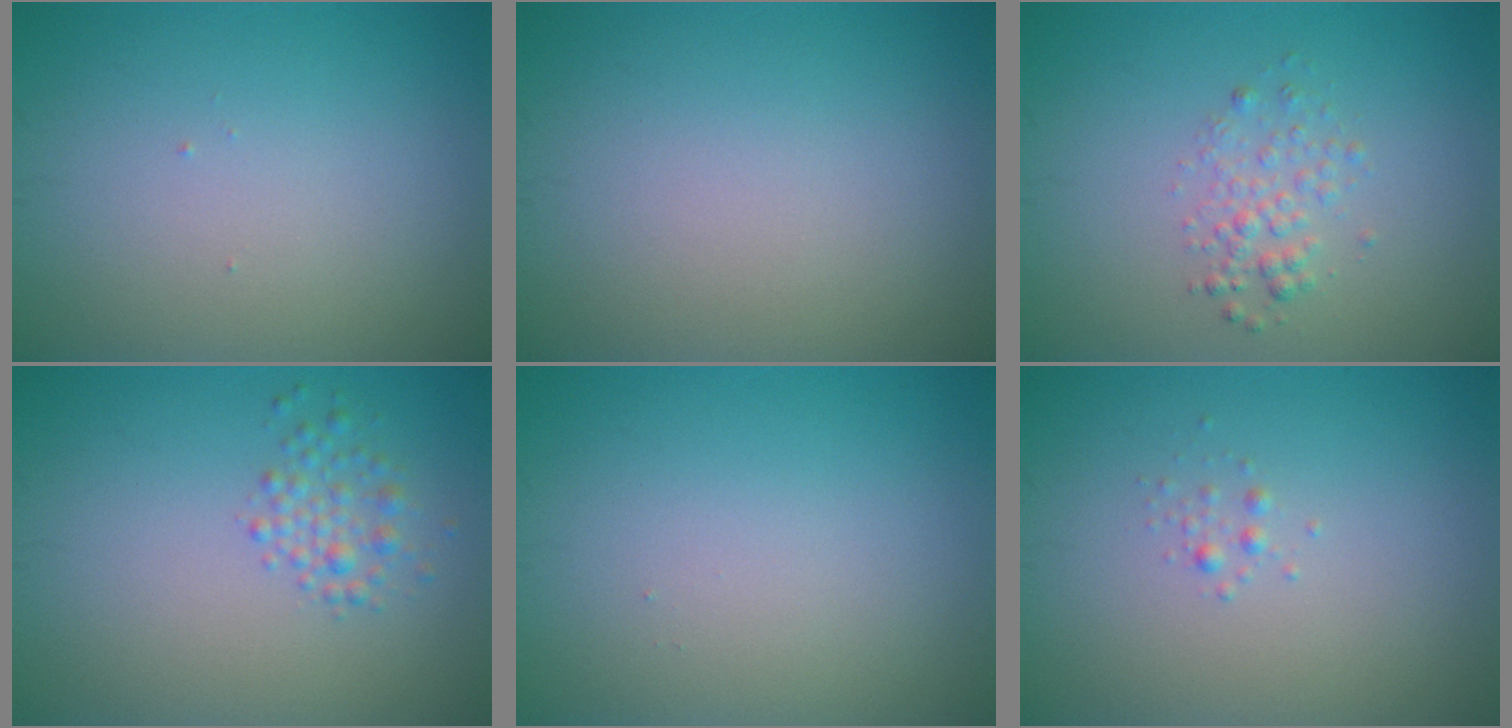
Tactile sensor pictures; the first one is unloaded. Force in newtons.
{"total": 0.0}
{"total": 1.9, "press": 1.9, "slide": 0.1}
{"total": 1.9, "press": 1.9, "slide": 0.1}
{"total": 0.0}
{"total": 0.7, "press": 0.7, "slide": 0.0}